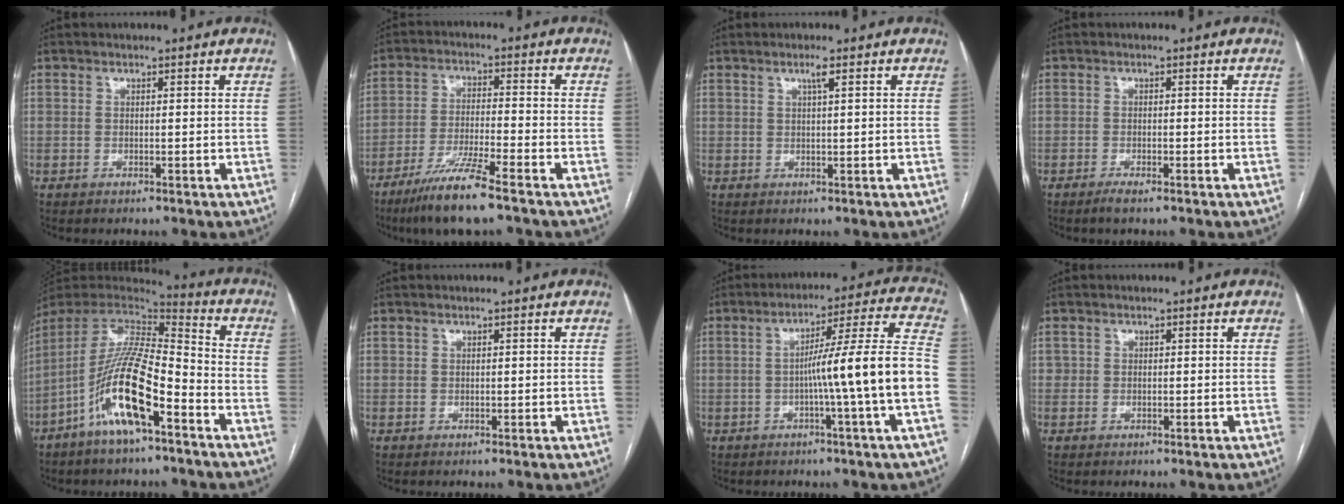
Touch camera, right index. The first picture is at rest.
{"total": 9.4, "force": [-6.7, -0.1, 6.6], "torque": [-0.130, -0.028, -0.126]}
{"total": 1.5, "force": [1.0, -0.1, 1.2], "torque": [-0.020, -0.001, 0.016]}
{"total": 1.5, "force": [-1.1, 0.0, 0.9], "torque": [-0.019, -0.003, -0.023]}
{"total": 16.2, "force": [-7.8, 2.9, 13.9], "torque": [-0.275, -0.006, -0.141]}
{"total": 0.0}
{"total": 10.6, "force": [-2.3, -1.2, 10.3], "torque": [-0.155, 0.016, -0.036]}
{"total": 0.6, "force": [0.0, 0.6, 0.1], "torque": [0.005, 0.005, 0.000]}